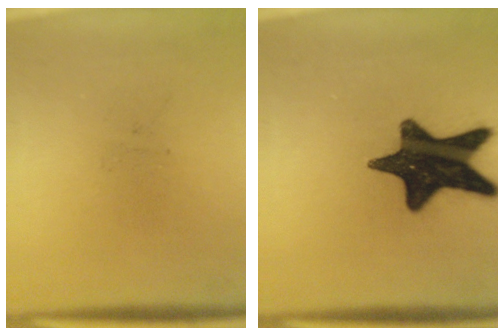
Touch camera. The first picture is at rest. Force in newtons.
{"total": 17.1}